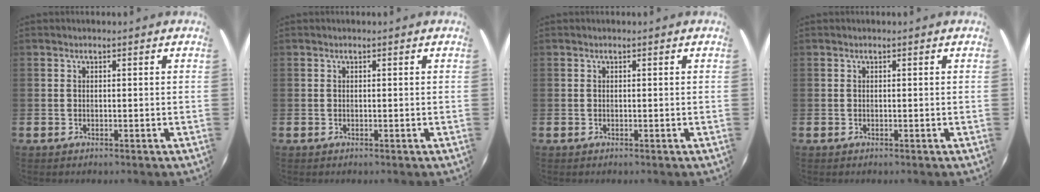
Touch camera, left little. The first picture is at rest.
{"total": 0.0}
{"total": 0.0}
{"total": 0.0}